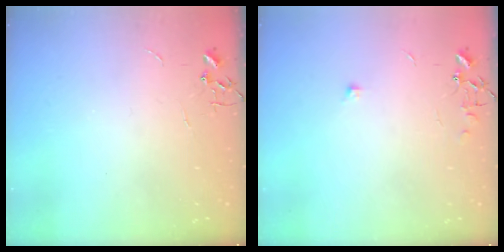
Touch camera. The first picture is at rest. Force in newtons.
{"total": 6.5, "press": 6.5, "slide": 0.6}